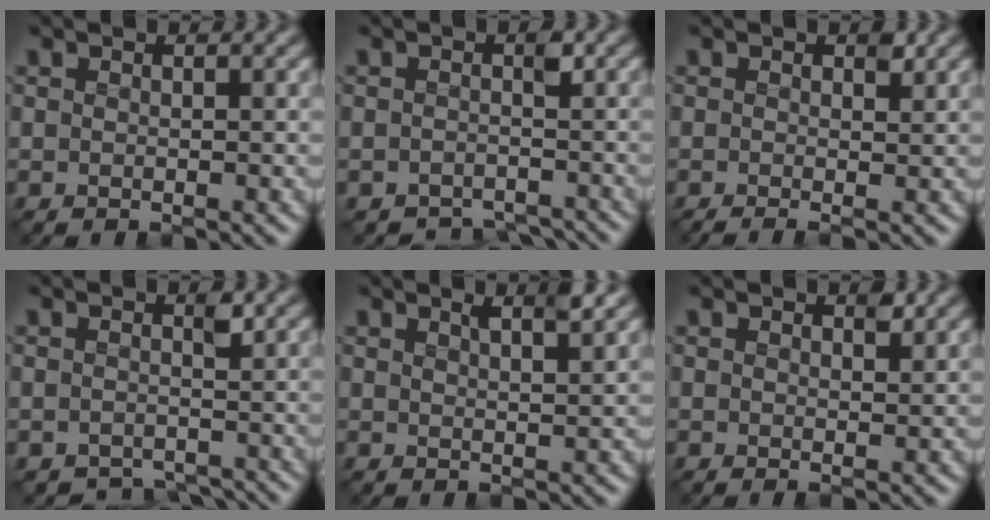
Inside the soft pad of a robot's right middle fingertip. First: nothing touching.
{"total": 3.1, "force": [-2.6, 1.3, 1.0], "torque": [0.003, -0.011, -0.047]}
{"total": 1.5, "force": [-0.1, 0.3, 1.4], "torque": [-0.020, -0.007, -0.008]}
{"total": 2.7, "force": [-2.2, 1.2, 1.0], "torque": [0.002, -0.012, -0.039]}
{"total": 2.1, "force": [1.3, 0.4, 1.6], "torque": [-0.012, 0.003, 0.012]}
{"total": 0.9, "force": [0.5, 0.2, 0.7], "torque": [-0.012, -0.005, 0.007]}